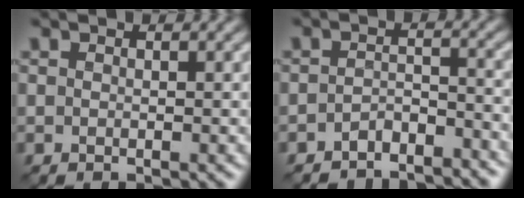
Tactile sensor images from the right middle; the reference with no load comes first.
{"total": 3.6, "force": [-3.5, 0.7, 0.6], "torque": [-0.016, 0.000, -0.065]}